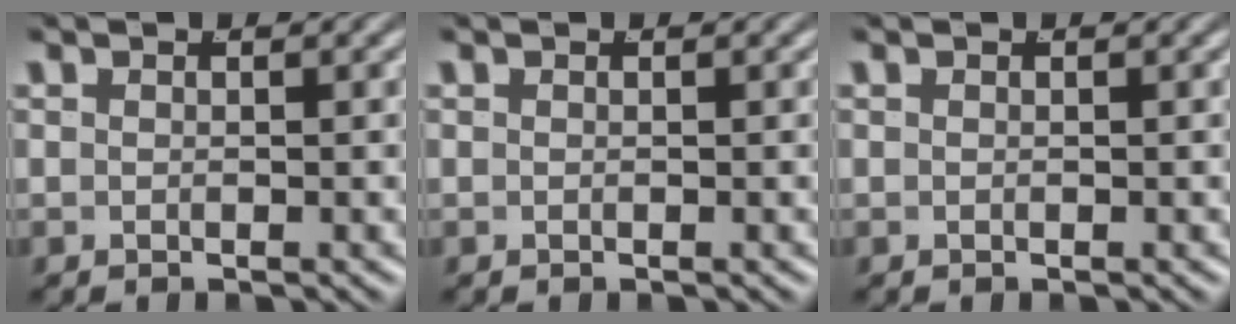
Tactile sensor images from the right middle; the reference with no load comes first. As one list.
[{"total": 0.0}, {"total": 0.0}]